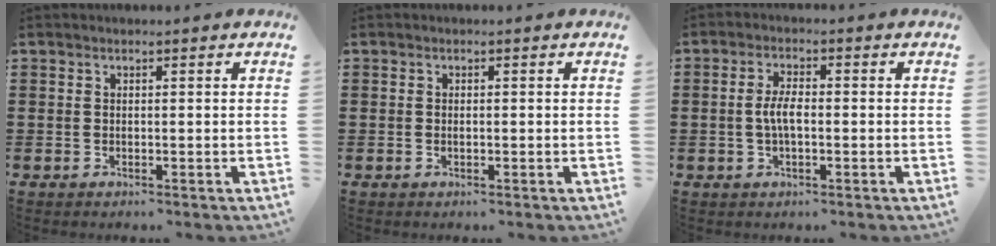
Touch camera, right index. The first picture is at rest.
{"total": 0.6, "force": [-0.2, 0.2, 0.5], "torque": [-0.012, -0.003, -0.003]}
{"total": 3.7, "force": [-0.5, 1.3, 3.4], "torque": [-0.077, -0.001, -0.015]}